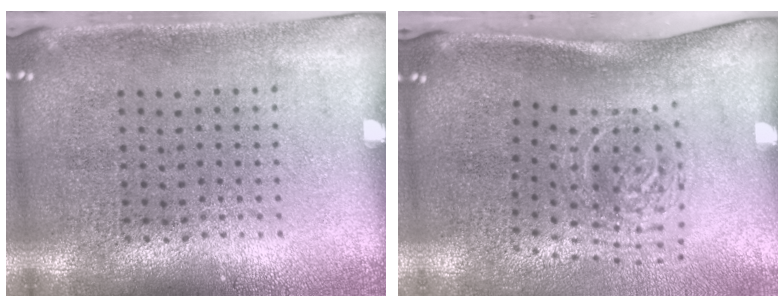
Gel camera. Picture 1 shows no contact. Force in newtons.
{"total": 1.9, "press": 1.4, "slide": 1.4}